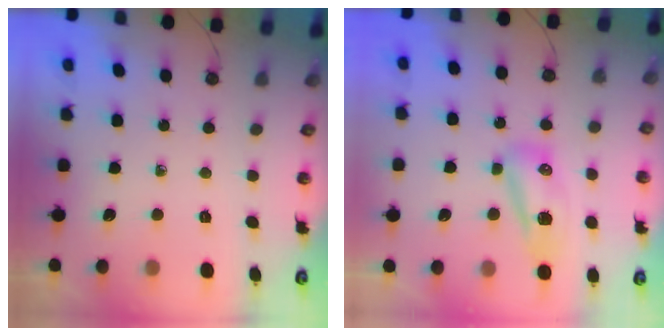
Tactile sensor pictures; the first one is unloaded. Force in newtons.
{"total": 24.6, "press": 13.1, "slide": 20.8}